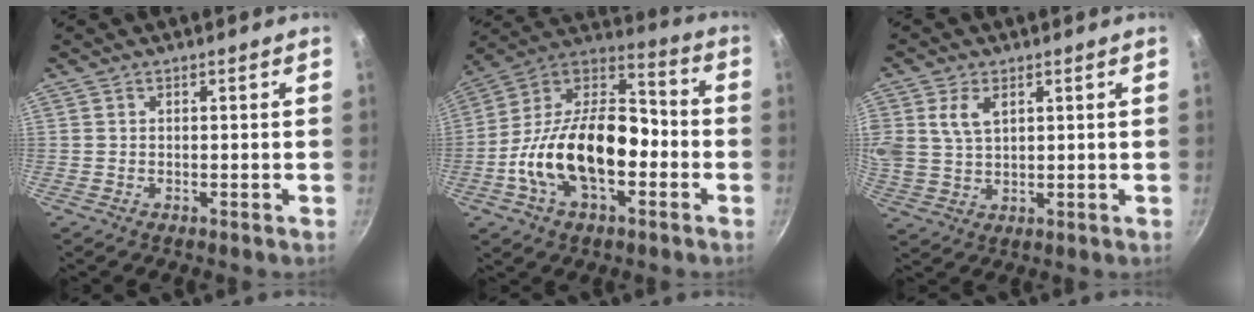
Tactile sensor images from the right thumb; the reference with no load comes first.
{"total": 22.2, "force": [-5.5, 12.6, 17.4], "torque": [-0.289, 0.055, -0.116]}
{"total": 7.2, "force": [2.8, 4.6, 4.8], "torque": [-0.094, -0.004, 0.057]}